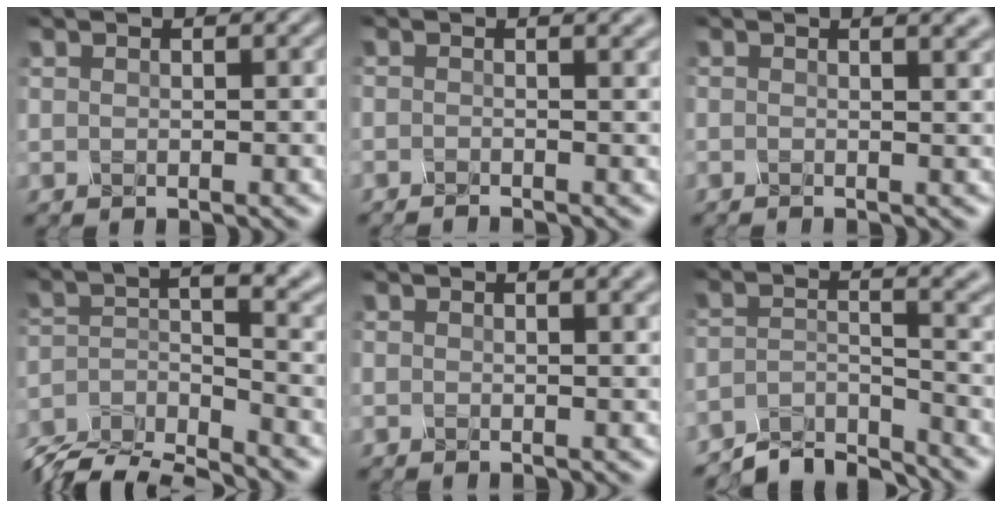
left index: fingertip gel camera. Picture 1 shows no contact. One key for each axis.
{"total": 2.2, "fx": -1.0, "fy": 1.0, "fz": 1.7, "tx": 0.008, "ty": -0.004, "tz": -0.017}
{"total": 4.4, "fx": 1.1, "fy": 2.3, "fz": 3.6, "tx": -0.003, "ty": 0.031, "tz": -0.023}
{"total": 8.3, "fx": -7.1, "fy": 1.9, "fz": 3.8, "tx": -0.056, "ty": -0.009, "tz": -0.140}
{"total": 3.0, "fx": 1.6, "fy": 1.3, "fz": 2.2, "tx": -0.001, "ty": 0.007, "tz": 0.006}
{"total": 4.9, "fx": -4.7, "fy": 0.8, "fz": 1.1, "tx": -0.012, "ty": -0.003, "tz": -0.097}